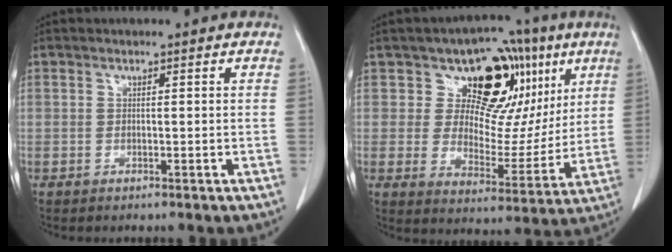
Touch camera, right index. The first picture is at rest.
{"total": 14.5, "force": [7.1, 9.4, 8.5], "torque": [-0.091, 0.020, 0.112]}